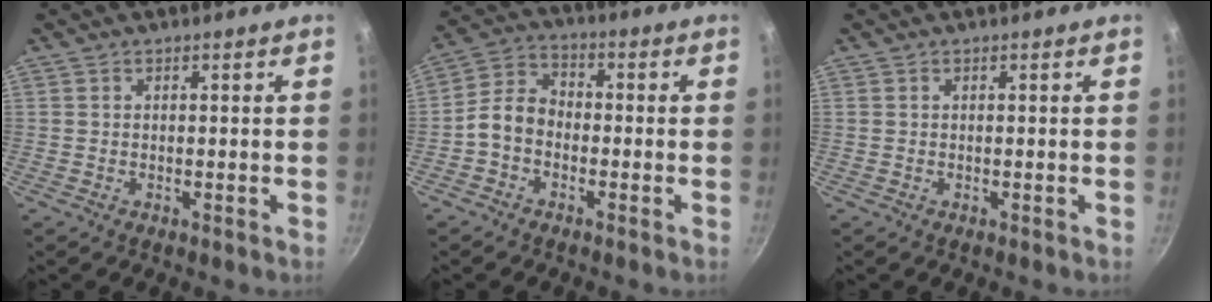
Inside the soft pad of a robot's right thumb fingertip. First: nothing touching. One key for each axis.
{"total": 7.3, "fx": -2.0, "fy": 5.4, "fz": 4.4, "tx": -0.072, "ty": 0.034, "tz": -0.053}
{"total": 0.0}